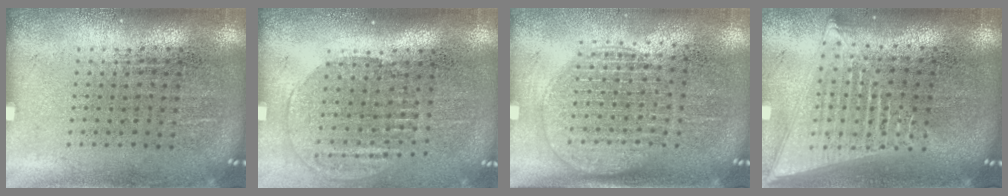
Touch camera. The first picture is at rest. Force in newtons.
{"total": 1.4, "press": 1.2, "slide": 0.7}
{"total": 1.6, "press": 1.4, "slide": 0.8}
{"total": 2.1, "press": 1.8, "slide": 1.1}